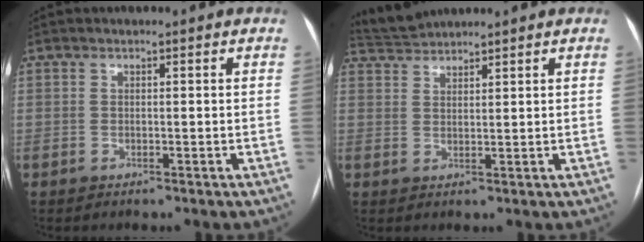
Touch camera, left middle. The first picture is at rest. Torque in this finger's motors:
{"motor_torque": [0.02, -0.08, -0.14, -0.02]}